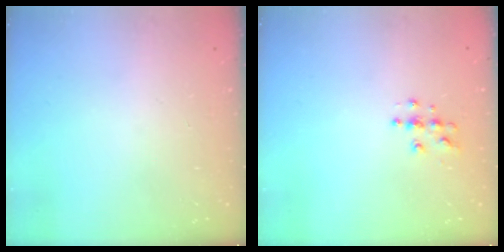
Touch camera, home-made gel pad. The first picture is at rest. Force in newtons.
{"total": 4.3, "press": 4.3, "slide": 0.4}